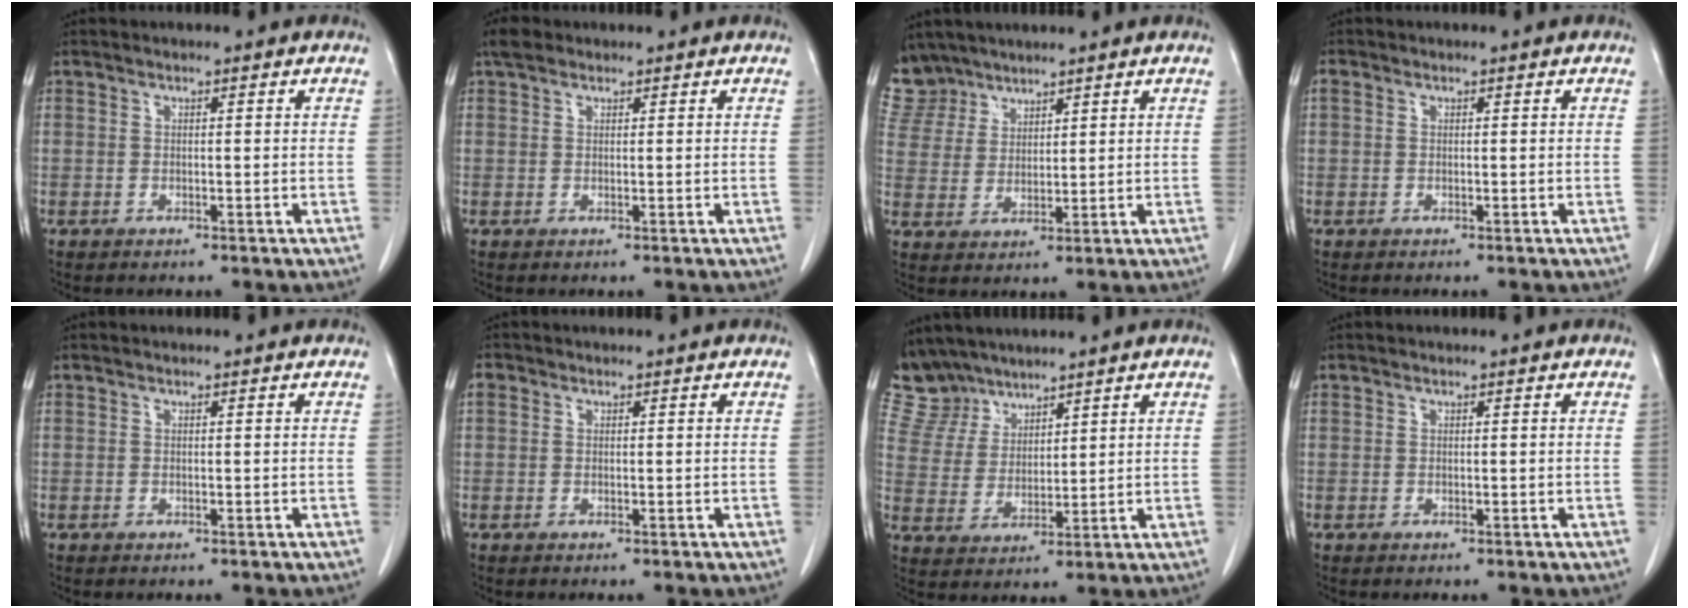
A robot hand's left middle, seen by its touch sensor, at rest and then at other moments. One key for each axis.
{"total": 2.0, "fx": 1.4, "fy": 1.2, "fz": 0.7, "tx": -0.015, "ty": 0.016, "tz": 0.022}
{"total": 9.1, "fx": 7.7, "fy": 4.8, "fz": 0.5, "tx": -0.019, "ty": 0.009, "tz": 0.163}
{"total": 0.6, "fx": 0.2, "fy": 0.5, "fz": 0.3, "tx": -0.007, "ty": 0.008, "tz": 0.003}
{"total": 0.0}
{"total": 1.1, "fx": 0.4, "fy": 0.9, "fz": 0.4, "tx": -0.005, "ty": 0.012, "tz": 0.007}
{"total": 8.1, "fx": 7.3, "fy": 3.4, "fz": 0.3, "tx": -0.013, "ty": 0.011, "tz": 0.157}
{"total": 0.0}